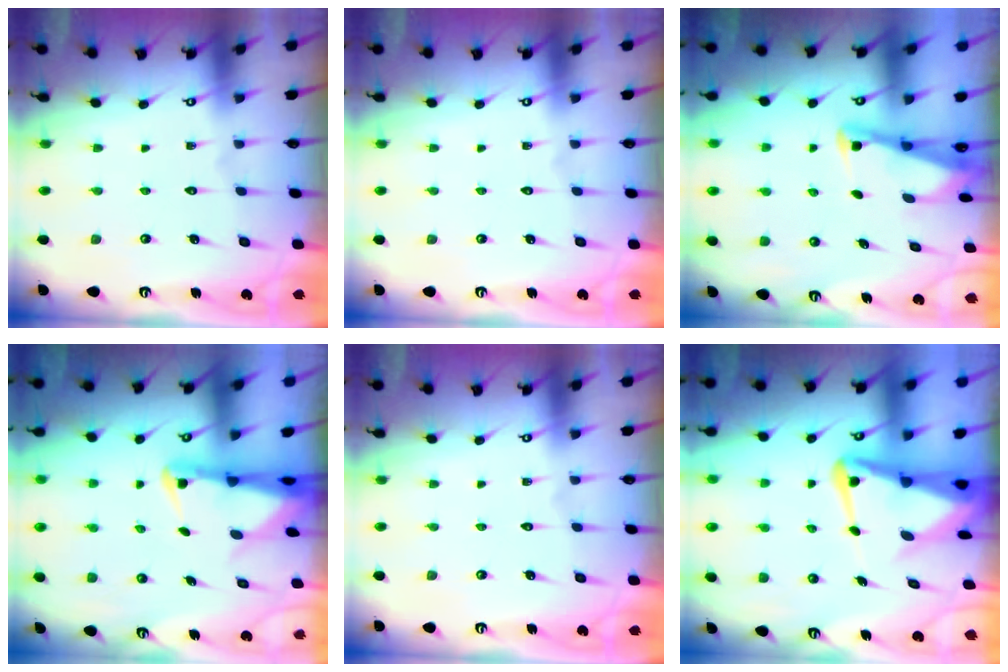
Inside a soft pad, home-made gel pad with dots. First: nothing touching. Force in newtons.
{"total": 0.0}
{"total": 2.8, "press": 2.8, "slide": 0.3}
{"total": 3.2, "press": 3.1, "slide": 0.6}
{"total": 0.0}
{"total": 7.1, "press": 6.9, "slide": 1.3}